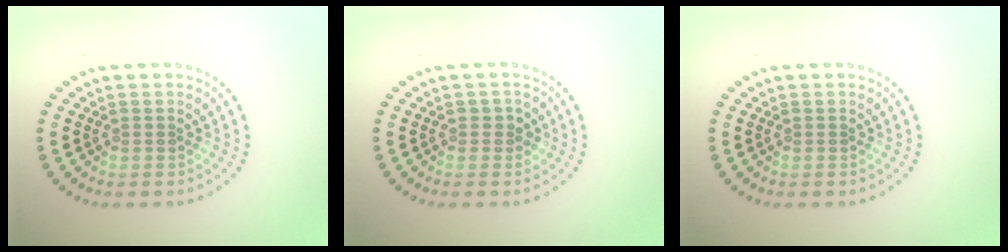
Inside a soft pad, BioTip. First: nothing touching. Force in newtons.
{"total": 1.1, "press": 1.0, "slide": 0.3}
{"total": 0.0}